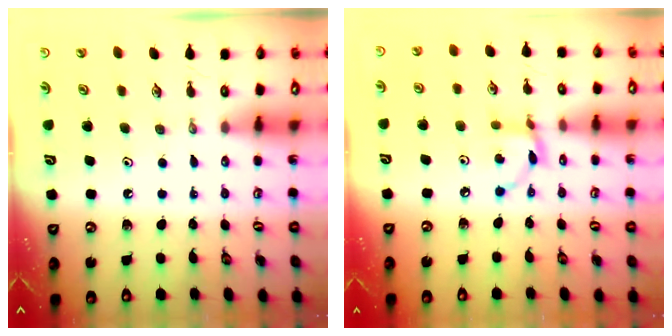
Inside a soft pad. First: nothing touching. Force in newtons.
{"total": 6.0, "press": 6.0, "slide": 0.2}